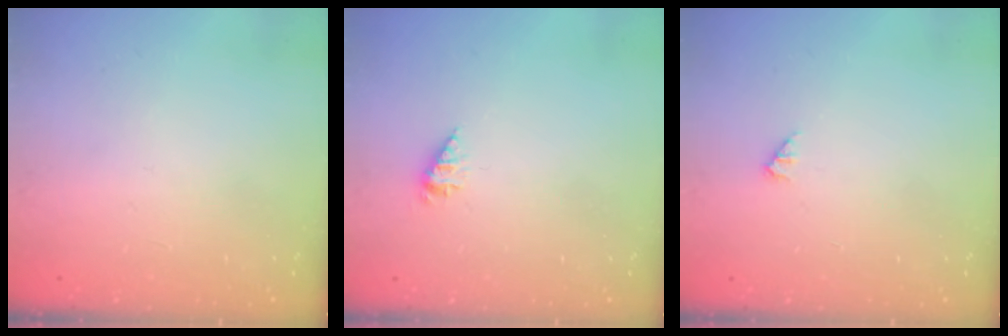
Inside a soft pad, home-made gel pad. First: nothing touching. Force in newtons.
{"total": 2.3, "press": 2.3, "slide": 0.3}
{"total": 0.9, "press": 0.8, "slide": 0.2}